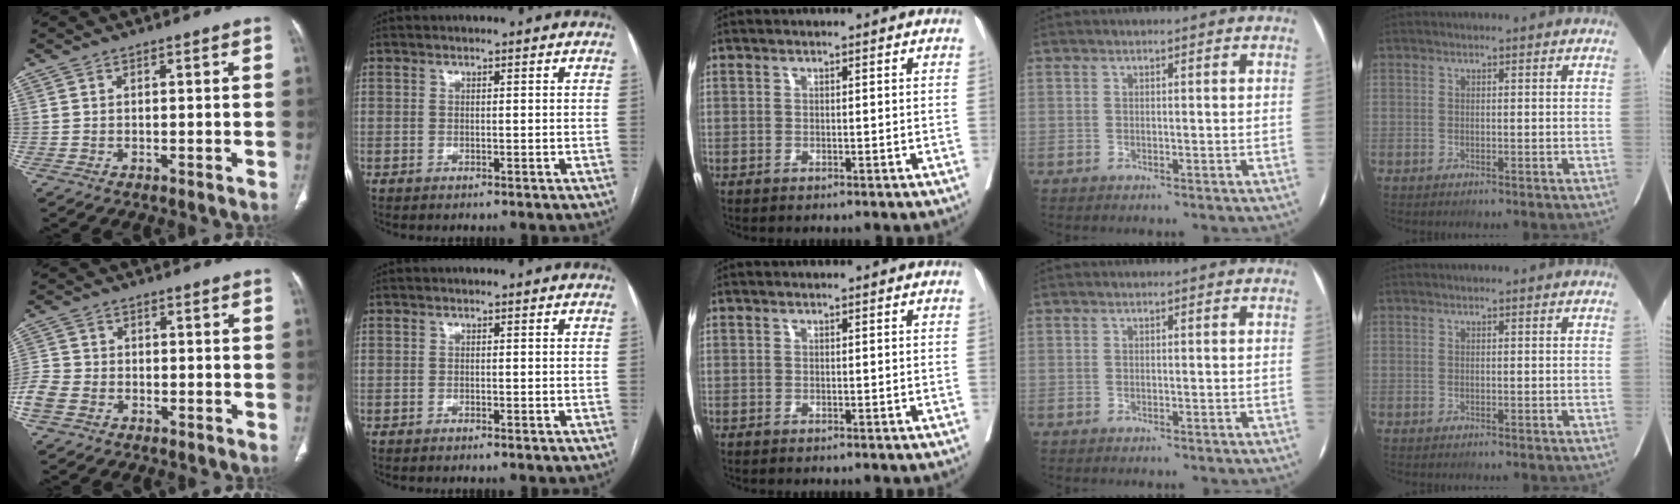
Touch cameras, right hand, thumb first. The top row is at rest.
{"thumb": {"total": 6.2, "force": [-2.8, 4.6, 3.1], "torque": [-0.075, 0.012, -0.055]}}